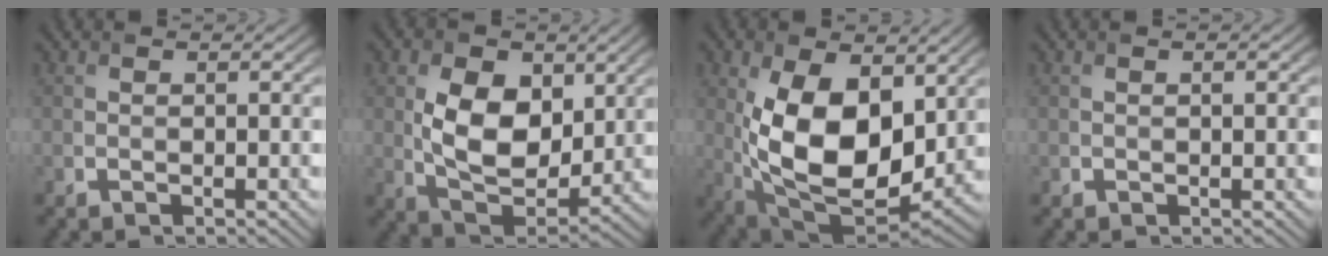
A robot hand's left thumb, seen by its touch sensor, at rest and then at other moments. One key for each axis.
{"total": 10.8, "fx": 1.8, "fy": 6.8, "fz": 8.1, "tx": -0.168, "ty": -0.006, "tz": 0.034}
{"total": 14.1, "fx": 1.9, "fy": 8.1, "fz": 11.4, "tx": -0.224, "ty": -0.012, "tz": 0.044}
{"total": 0.6, "fx": 0.1, "fy": 0.3, "fz": 0.5, "tx": -0.011, "ty": 0.000, "tz": 0.003}